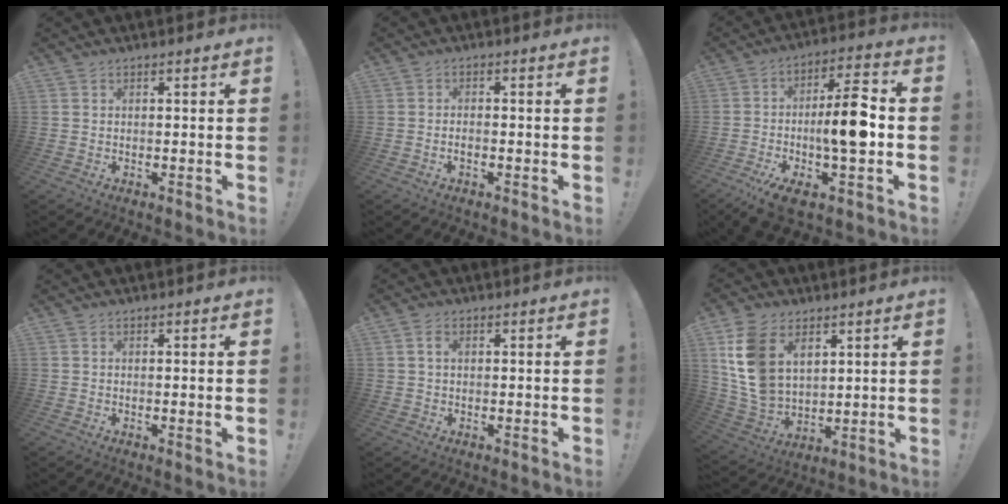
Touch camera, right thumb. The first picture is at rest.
{"total": 1.5, "force": [-1.0, 0.5, 0.9], "torque": [-0.021, 0.007, -0.017]}
{"total": 16.8, "force": [-3.3, 4.6, 15.9], "torque": [-0.270, 0.031, -0.046]}
{"total": 1.0, "force": [0.0, -0.2, 1.0], "torque": [-0.017, -0.002, 0.000]}
{"total": 2.5, "force": [0.8, 1.6, 1.7], "torque": [-0.032, 0.005, 0.013]}
{"total": 15.3, "force": [6.4, 10.7, 8.8], "torque": [-0.188, -0.032, 0.124]}